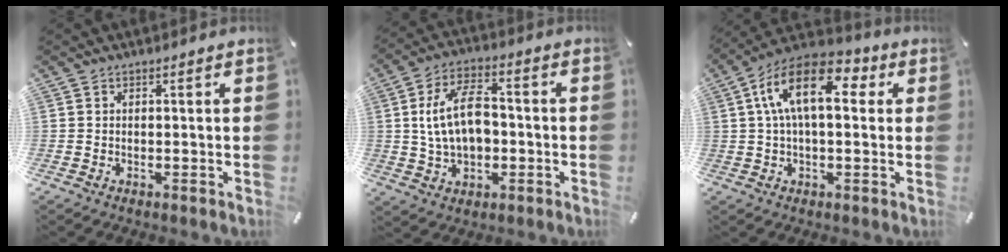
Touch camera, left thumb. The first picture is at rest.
{"total": 12.9, "force": [0.0, 8.4, 9.8], "torque": [-0.183, 0.015, 0.002]}
{"total": 15.0, "force": [4.1, 7.8, 12.2], "torque": [-0.225, 0.000, 0.069]}